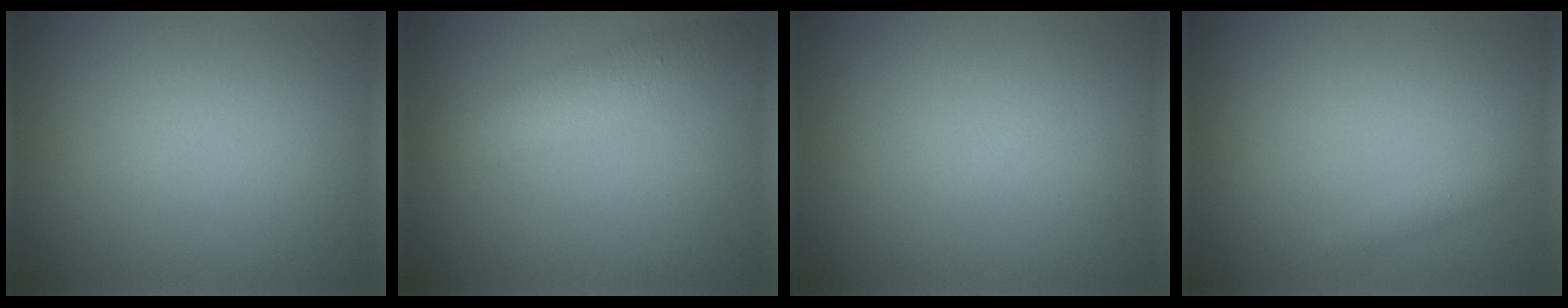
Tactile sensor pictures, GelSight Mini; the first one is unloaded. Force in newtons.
{"total": 2.9, "press": 2.9, "slide": 0.1}
{"total": 0.0}
{"total": 0.6, "press": 0.6, "slide": 0.0}